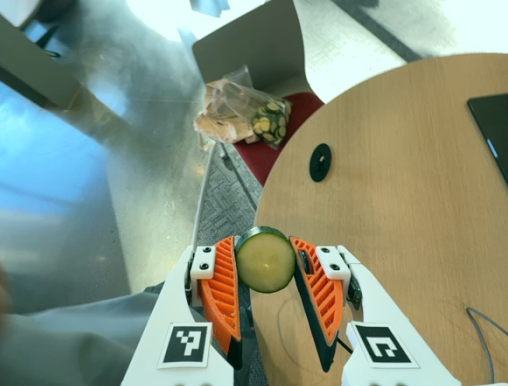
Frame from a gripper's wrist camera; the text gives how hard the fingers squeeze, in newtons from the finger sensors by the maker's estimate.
{"total": 8.7, "left": 8.3, "right": 9.0}